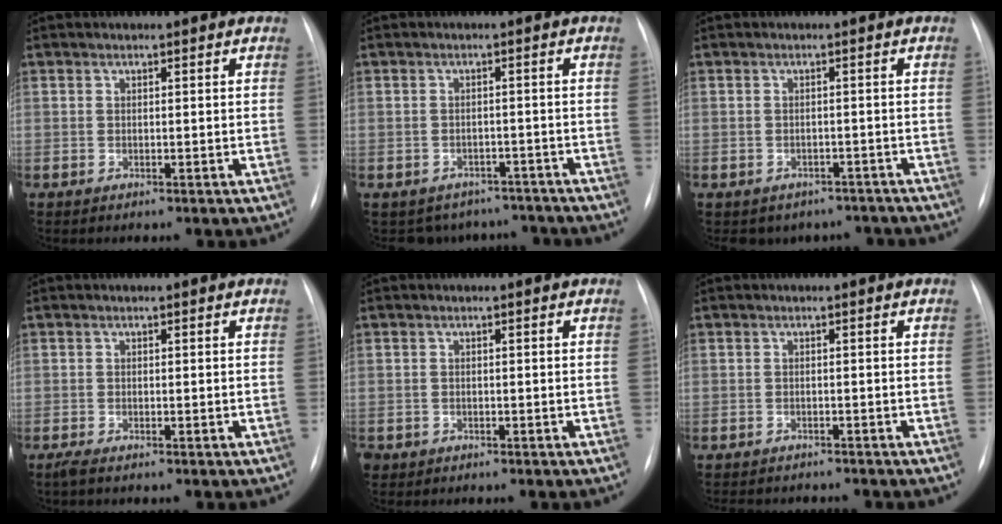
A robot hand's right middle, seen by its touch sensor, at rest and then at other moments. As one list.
[{"total": 7.5, "force": [-6.4, 3.8, -0.1], "torque": [0.012, 0.018, -0.072]}, {"total": 6.9, "force": [-5.7, 3.9, 0.5], "torque": [0.008, 0.018, -0.060]}, {"total": 0.9, "force": [-0.7, 0.0, 0.6], "torque": [-0.018, -0.005, -0.016]}, {"total": 1.6, "force": [-0.9, 1.3, 0.3], "torque": [-0.008, 0.002, -0.013]}, {"total": 5.6, "force": [-5.3, 1.4, 1.4], "torque": [-0.010, -0.002, -0.069]}]